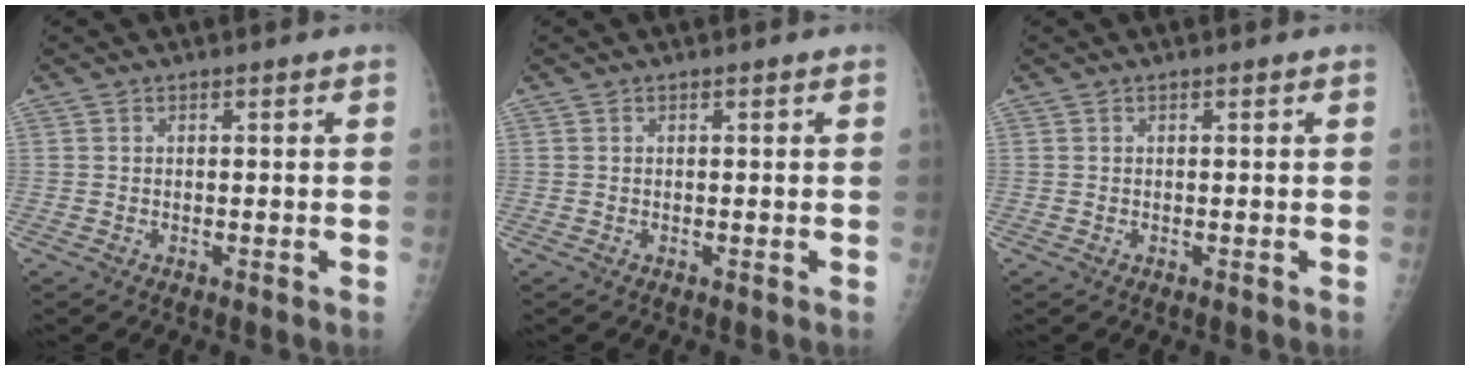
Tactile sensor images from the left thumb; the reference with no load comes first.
{"total": 0.0}
{"total": 0.0}